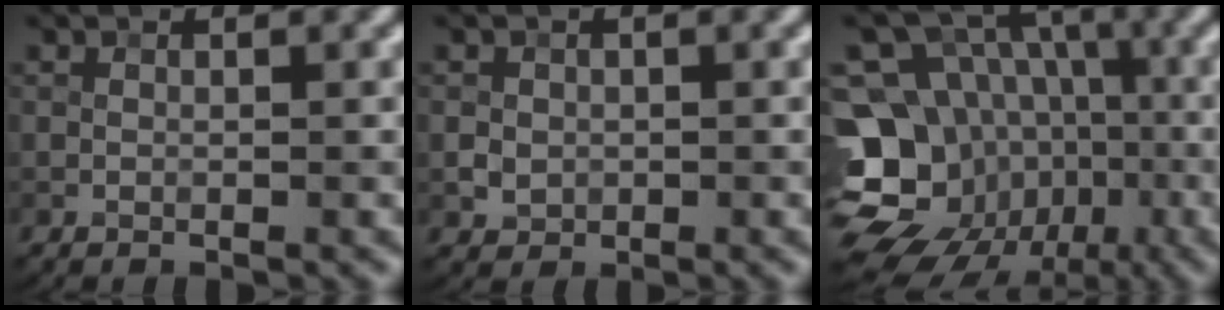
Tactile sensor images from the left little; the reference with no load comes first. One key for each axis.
{"total": 1.2, "fx": 0.0, "fy": 1.1, "fz": 0.3, "tx": -0.003, "ty": -0.003, "tz": 0.003}
{"total": 17.2, "fx": -6.3, "fy": 14.5, "fz": 6.8, "tx": -0.144, "ty": -0.009, "tz": -0.105}